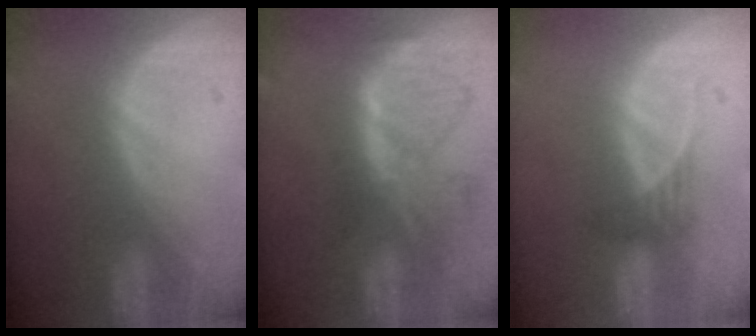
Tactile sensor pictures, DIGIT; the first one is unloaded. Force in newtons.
{"total": 7.5, "press": 6.8, "slide": 3.1}
{"total": 1.8, "press": 1.6, "slide": 0.8}